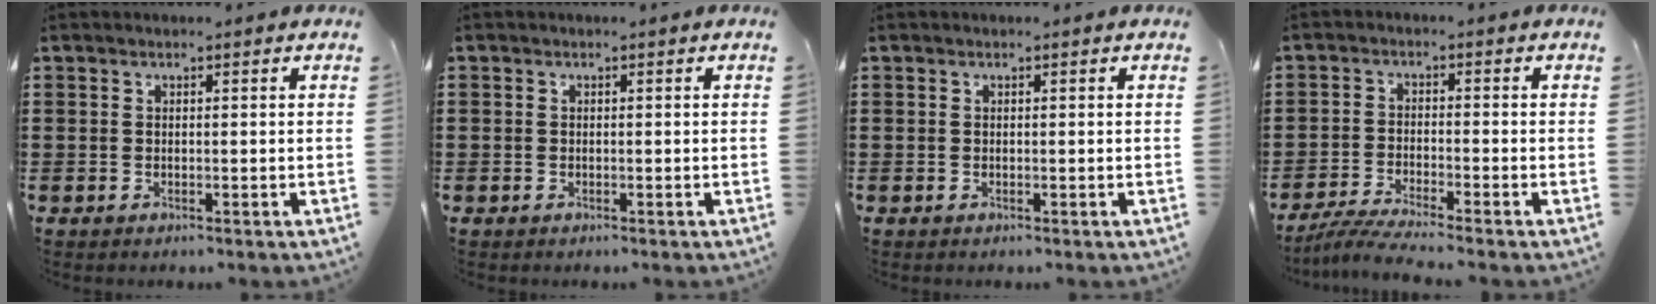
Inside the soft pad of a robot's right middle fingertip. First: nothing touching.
{"total": 0.6, "force": [-0.2, 0.5, 0.0], "torque": [-0.003, 0.002, -0.003]}
{"total": 0.0}
{"total": 4.0, "force": [-3.7, -0.4, 1.5], "torque": [-0.048, -0.017, -0.078]}